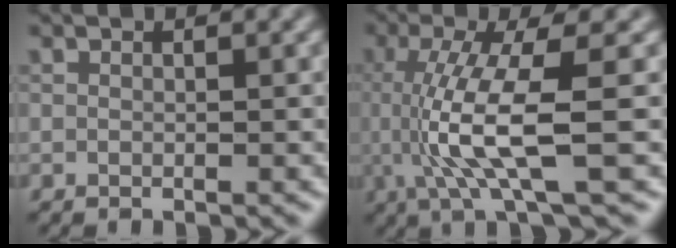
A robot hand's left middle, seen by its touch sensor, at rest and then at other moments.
{"total": 7.6, "force": [-0.9, 1.6, 7.4], "torque": [-0.152, -0.009, -0.010]}